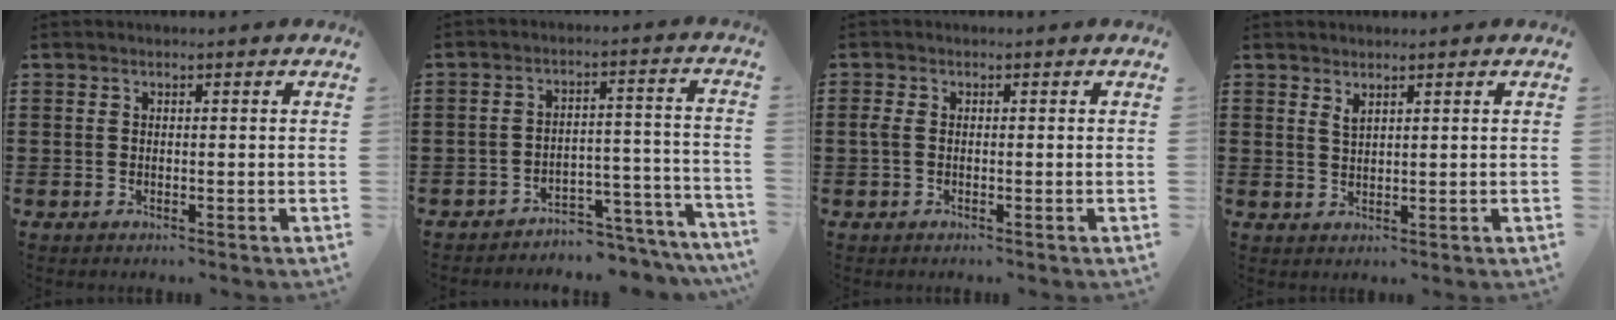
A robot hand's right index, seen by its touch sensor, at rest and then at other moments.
{"total": 4.2, "force": [-4.0, 0.8, 0.7], "torque": [-0.017, 0.007, -0.085]}
{"total": 1.3, "force": [-0.3, 0.7, 1.1], "torque": [-0.029, -0.001, -0.009]}
{"total": 1.5, "force": [1.2, 0.4, 0.8], "torque": [-0.017, 0.002, 0.022]}